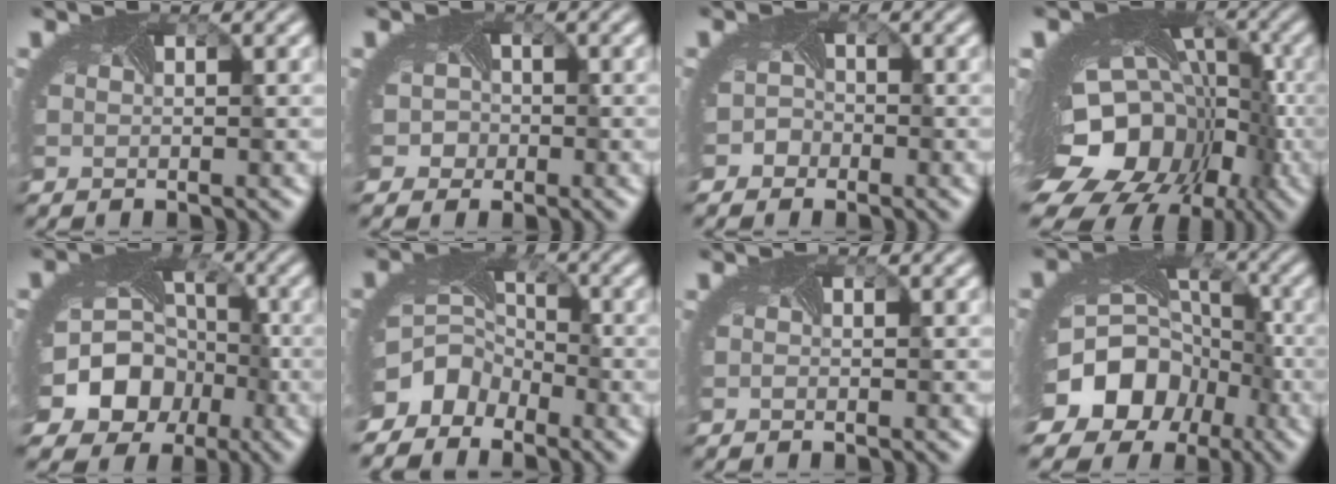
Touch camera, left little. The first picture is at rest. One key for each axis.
{"total": 3.0, "fx": -1.0, "fy": 2.7, "fz": 0.7, "tx": 0.011, "ty": 0.008, "tz": -0.017}
{"total": 2.0, "fx": -1.4, "fy": 1.4, "fz": -0.1, "tx": 0.016, "ty": 0.003, "tz": -0.026}
{"total": 21.7, "fx": -7.0, "fy": 15.4, "fz": 13.6, "tx": -0.201, "ty": -0.042, "tz": -0.111}
{"total": 14.9, "fx": -5.2, "fy": 12.2, "fz": 6.7, "tx": -0.131, "ty": -0.032, "tz": -0.091}
{"total": 6.4, "fx": -4.3, "fy": 4.4, "fz": 1.9, "tx": -0.029, "ty": -0.003, "tz": -0.069}
{"total": 0.0}
{"total": 15.1, "fx": -6.7, "fy": 11.9, "fz": 6.3, "tx": -0.112, "ty": -0.047, "tz": -0.119}